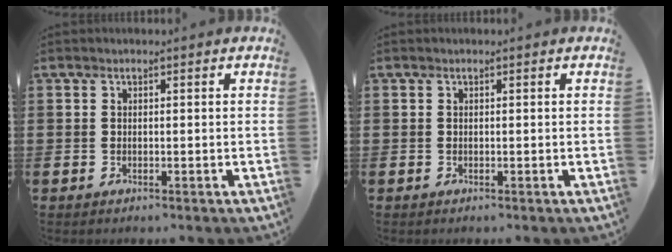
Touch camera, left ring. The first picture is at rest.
{"total": 0.0}